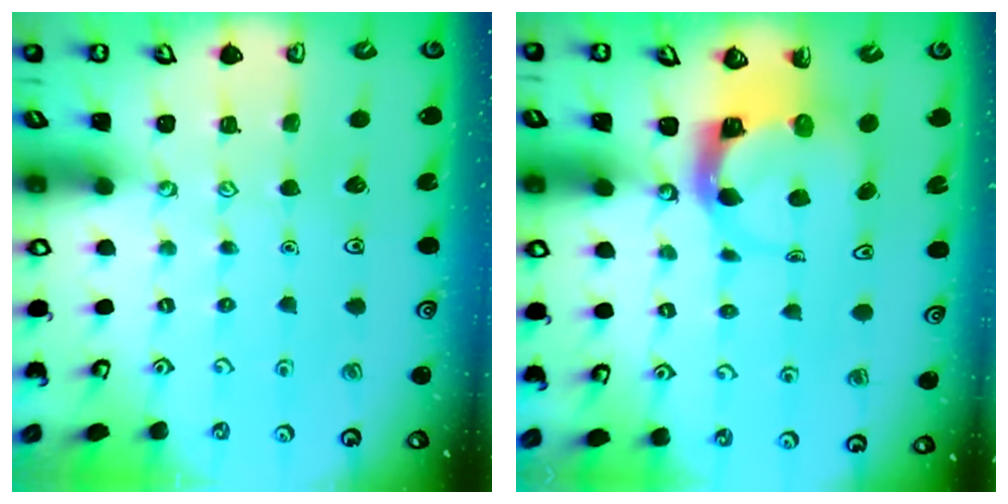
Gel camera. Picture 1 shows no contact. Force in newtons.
{"total": 5.0, "press": 4.9, "slide": 0.9}